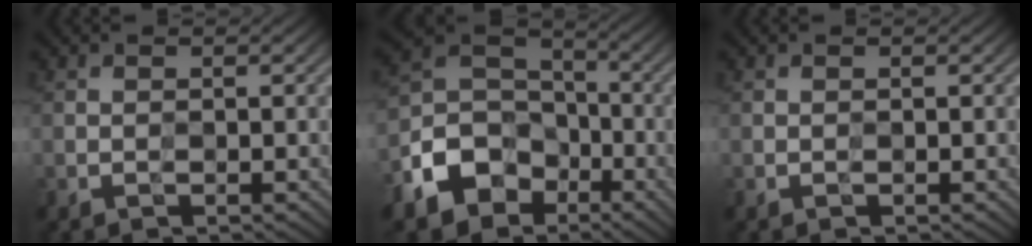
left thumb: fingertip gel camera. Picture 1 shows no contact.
{"total": 12.0, "force": [-6.0, 8.9, 5.4], "torque": [-0.144, -0.029, -0.117]}
{"total": 0.0}